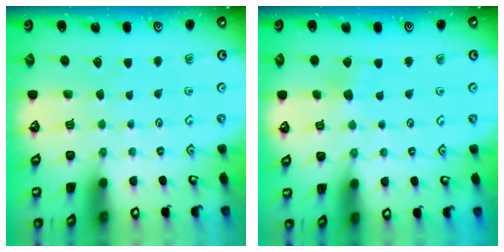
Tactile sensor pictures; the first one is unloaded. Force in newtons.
{"total": 4.4, "press": 4.4, "slide": 0.3}